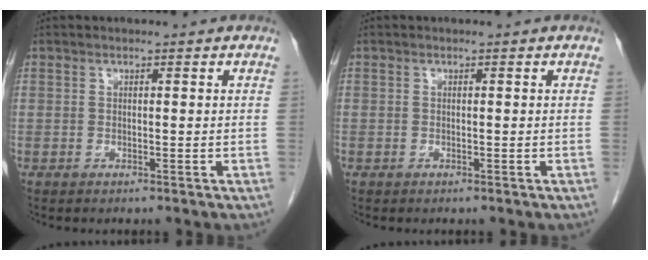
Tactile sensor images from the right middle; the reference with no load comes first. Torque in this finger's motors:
{"motor_torque": [0.07, -0.08, -0.03, -0.12]}